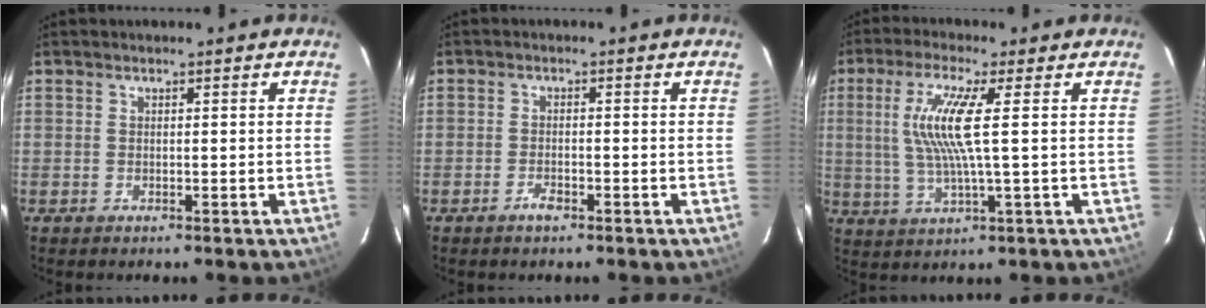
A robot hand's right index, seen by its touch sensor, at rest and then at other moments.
{"total": 1.9, "force": [-1.4, 0.7, 1.2], "torque": [-0.026, -0.001, -0.026]}
{"total": 9.4, "force": [1.7, 0.1, 9.3], "torque": [-0.185, -0.004, 0.038]}